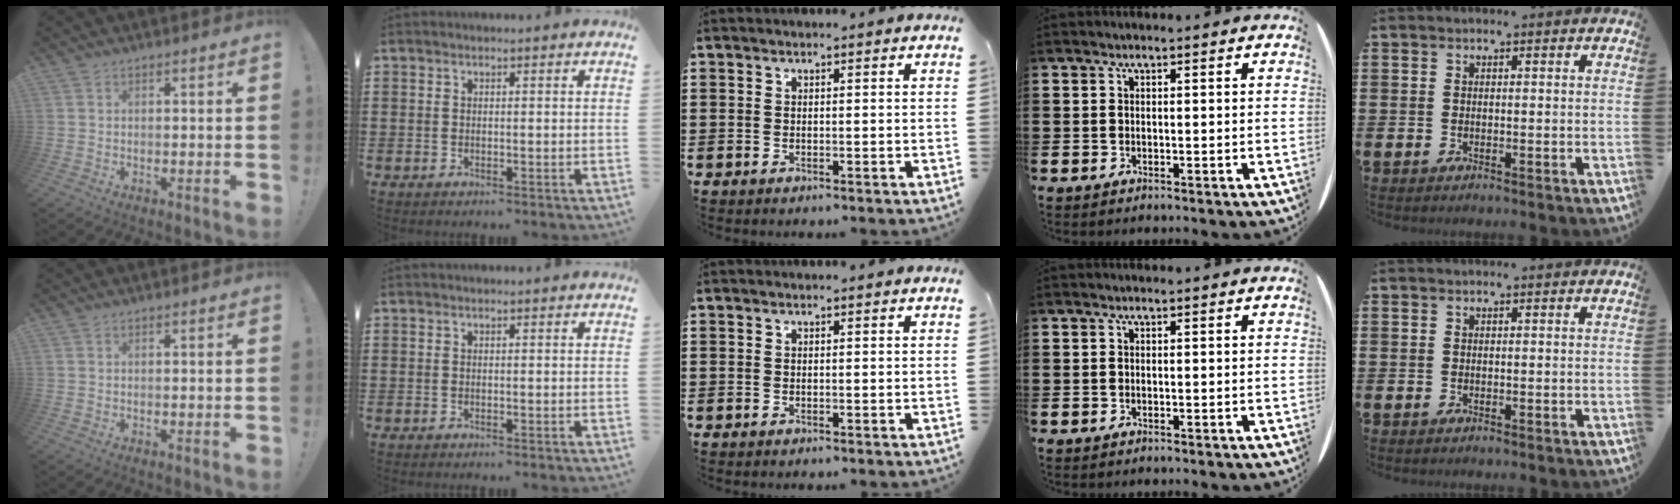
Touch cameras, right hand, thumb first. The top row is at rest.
{}